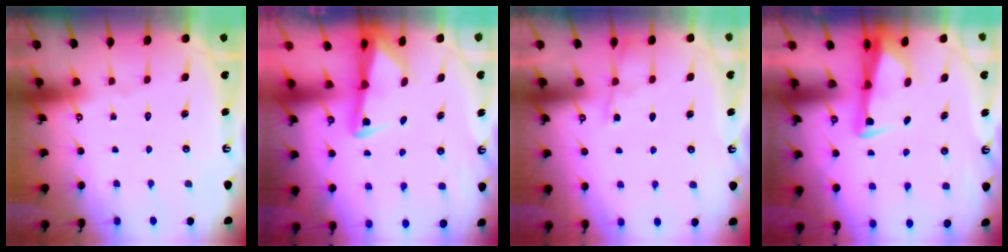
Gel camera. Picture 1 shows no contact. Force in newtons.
{"total": 2.4, "press": 2.3, "slide": 0.4}
{"total": 3.2, "press": 3.1, "slide": 0.5}
{"total": 3.1, "press": 3.0, "slide": 0.6}